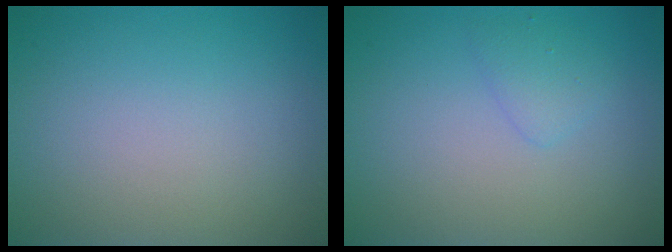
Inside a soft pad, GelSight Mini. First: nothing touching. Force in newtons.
{"total": 1.3, "press": 1.3, "slide": 0.1}